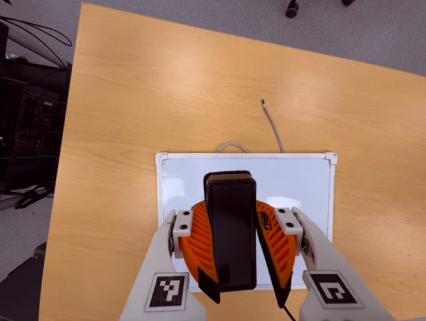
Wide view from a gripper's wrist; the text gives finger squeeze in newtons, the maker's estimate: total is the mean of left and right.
{"total": 10.0, "left": 10.3, "right": 9.7}